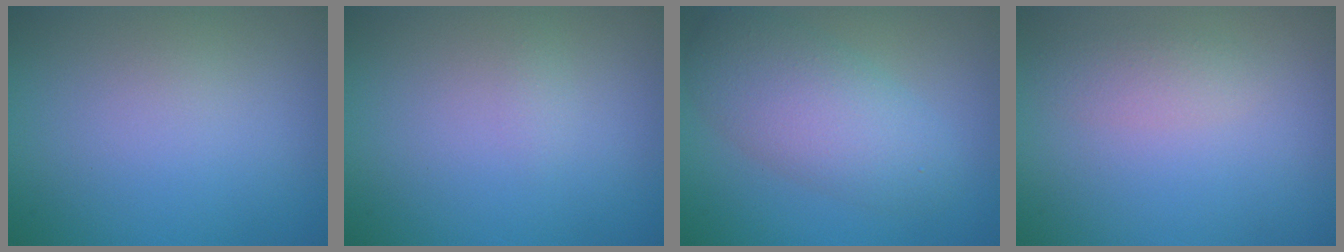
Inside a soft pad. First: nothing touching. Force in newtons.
{"total": 0.5, "press": 0.5, "slide": 0.1}
{"total": 5.4, "press": 5.4, "slide": 0.1}
{"total": 1.4, "press": 1.4, "slide": 0.1}